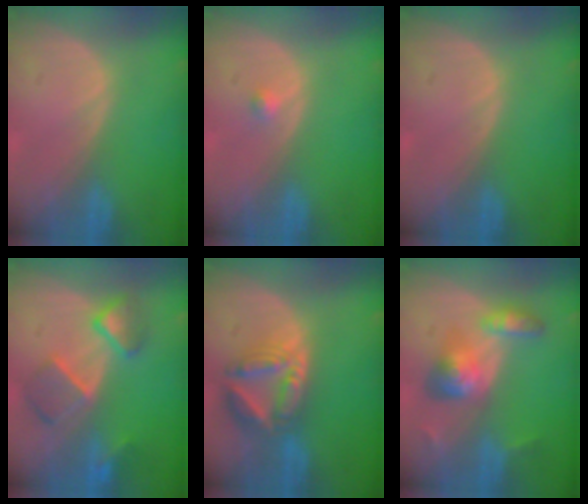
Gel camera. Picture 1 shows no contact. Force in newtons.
{"total": 1.1, "press": 0.9, "slide": 0.5}
{"total": 0.0}
{"total": 7.1, "press": 6.9, "slide": 1.9}
{"total": 8.2, "press": 7.1, "slide": 4.2}
{"total": 6.2, "press": 5.9, "slide": 1.8}